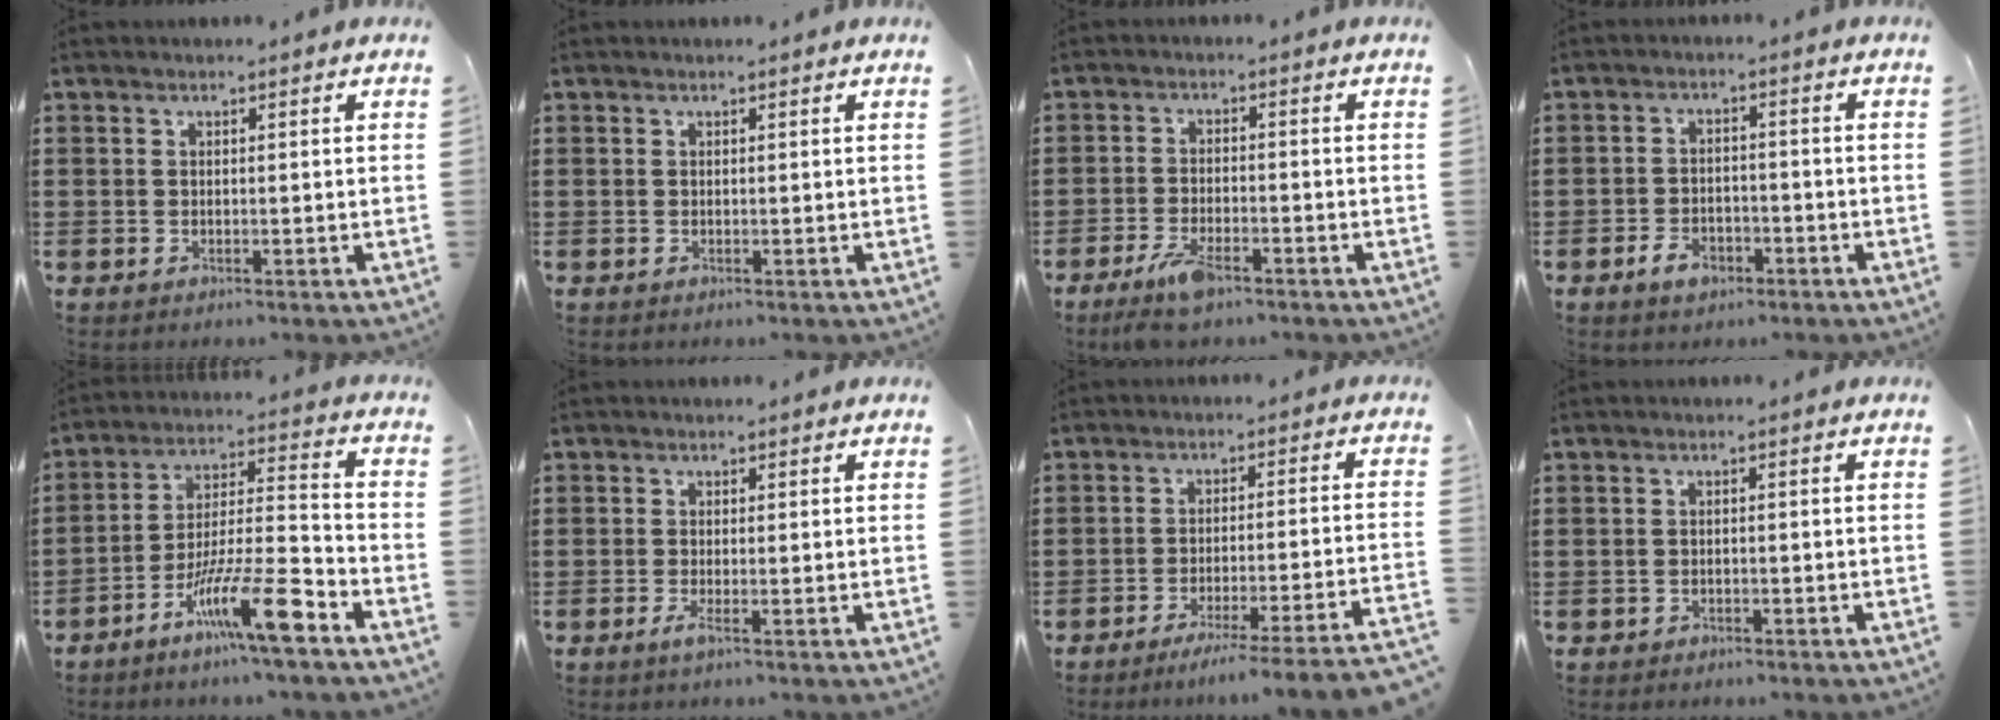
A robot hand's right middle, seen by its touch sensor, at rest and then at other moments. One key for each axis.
{"total": 0.0}
{"total": 4.9, "fx": -3.4, "fy": 1.5, "fz": 3.2, "tx": -0.071, "ty": -0.003, "tz": -0.066}
{"total": 3.9, "fx": -2.4, "fy": 2.1, "fz": 2.2, "tx": -0.039, "ty": 0.005, "tz": -0.045}
{"total": 12.6, "fx": -8.1, "fy": 1.6, "fz": 9.5, "tx": -0.170, "ty": 0.012, "tz": -0.150}
{"total": 1.3, "fx": -0.4, "fy": 0.0, "fz": 1.2, "tx": -0.021, "ty": -0.005, "tz": -0.007}
{"total": 5.1, "fx": -4.3, "fy": -1.0, "fz": 2.6, "tx": -0.042, "ty": -0.025, "tz": -0.086}
{"total": 0.9, "fx": -0.8, "fy": 0.3, "fz": 0.1, "tx": -0.004, "ty": 0.000, "tz": -0.018}